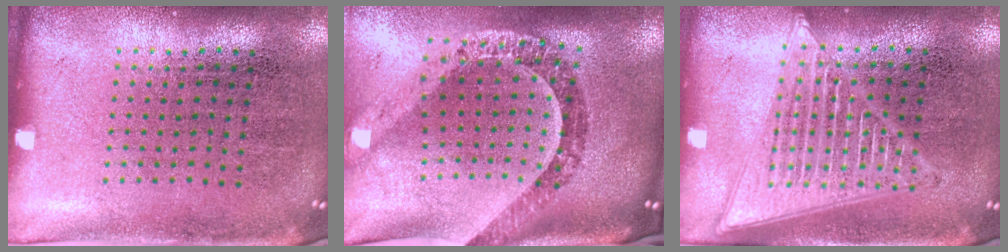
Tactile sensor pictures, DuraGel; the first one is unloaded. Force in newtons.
{"total": 2.3, "press": 1.9, "slide": 1.3}
{"total": 2.2, "press": 2.2, "slide": 0.3}